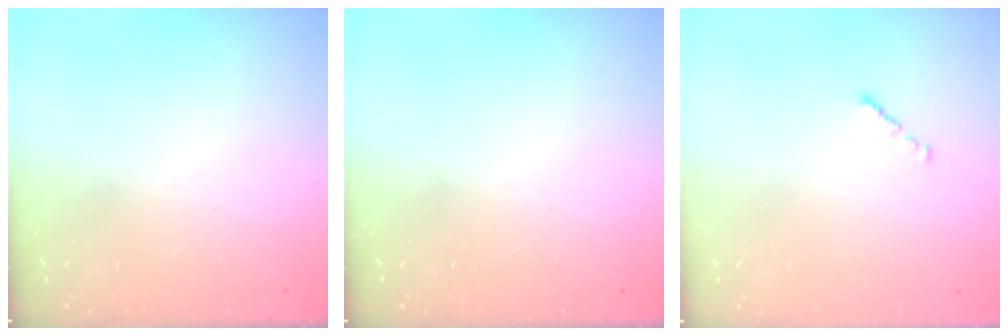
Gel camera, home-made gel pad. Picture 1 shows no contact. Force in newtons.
{"total": 0.0}
{"total": 0.7, "press": 0.6, "slide": 0.4}